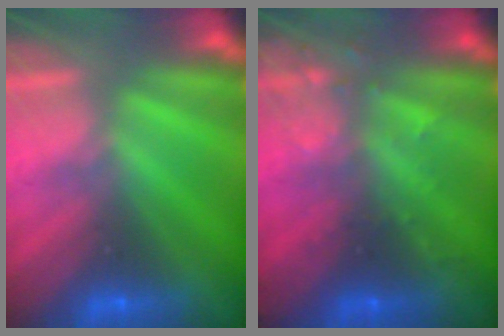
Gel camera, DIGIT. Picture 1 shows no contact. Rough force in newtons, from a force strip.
{"total": 2.9}